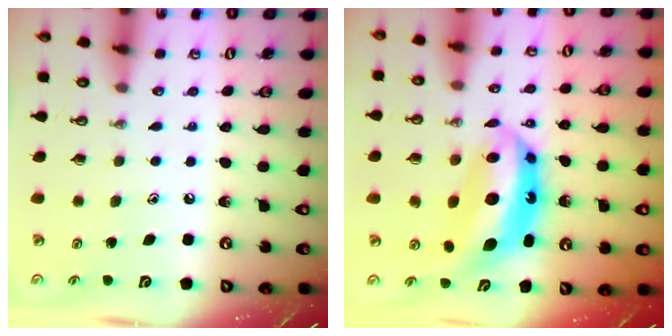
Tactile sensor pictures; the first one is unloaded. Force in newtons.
{"total": 9.3, "press": 9.2, "slide": 1.0}